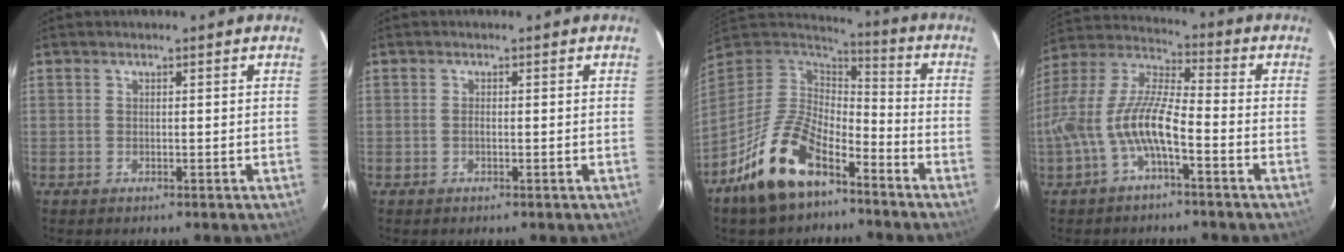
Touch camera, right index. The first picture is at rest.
{"total": 0.6, "force": [-0.2, 0.3, 0.5], "torque": [-0.011, 0.001, -0.005]}
{"total": 17.1, "force": [-10.7, 7.9, 10.8], "torque": [-0.225, -0.007, -0.197]}
{"total": 12.9, "force": [-4.9, 3.4, 11.4], "torque": [-0.242, 0.004, -0.095]}